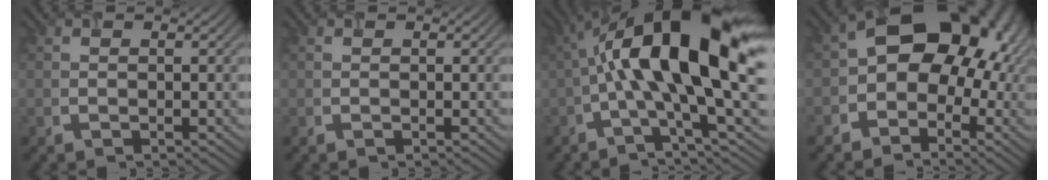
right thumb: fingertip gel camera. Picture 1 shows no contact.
{"total": 0.0}
{"total": 16.9, "force": [2.2, 4.3, 16.2], "torque": [-0.269, 0.027, 0.026]}
{"total": 13.6, "force": [0.2, 10.2, 9.0], "torque": [-0.090, -0.003, -0.011]}